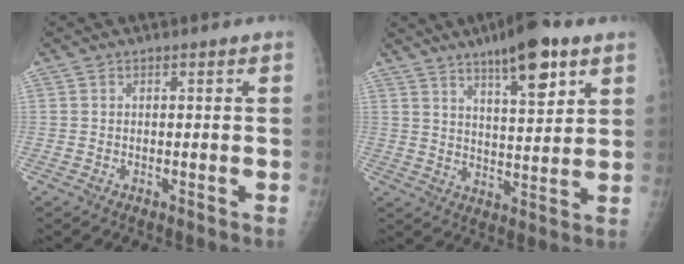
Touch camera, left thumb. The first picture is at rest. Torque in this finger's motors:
{"motor_torque": [0.24, 0.35, 0.03, -0.19, 0.07]}